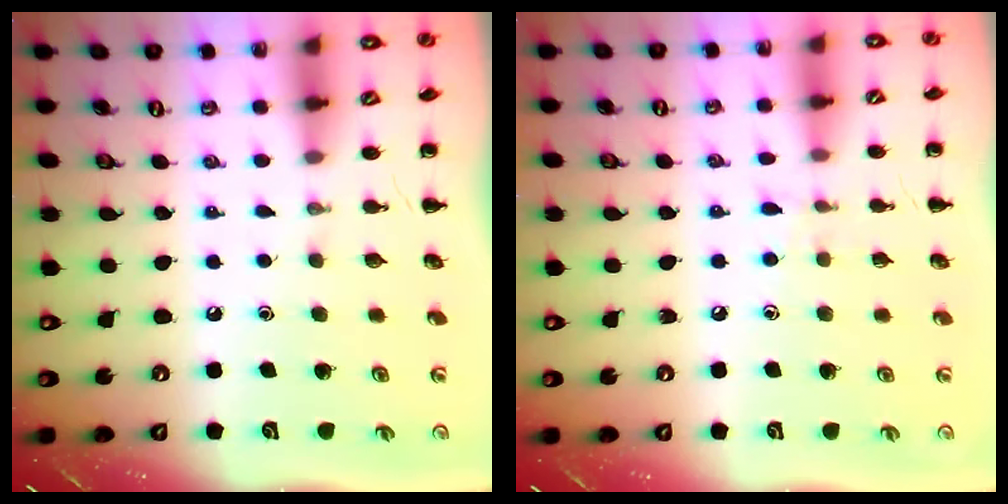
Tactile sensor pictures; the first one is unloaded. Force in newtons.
{"total": 5.5, "press": 5.1, "slide": 2.2}